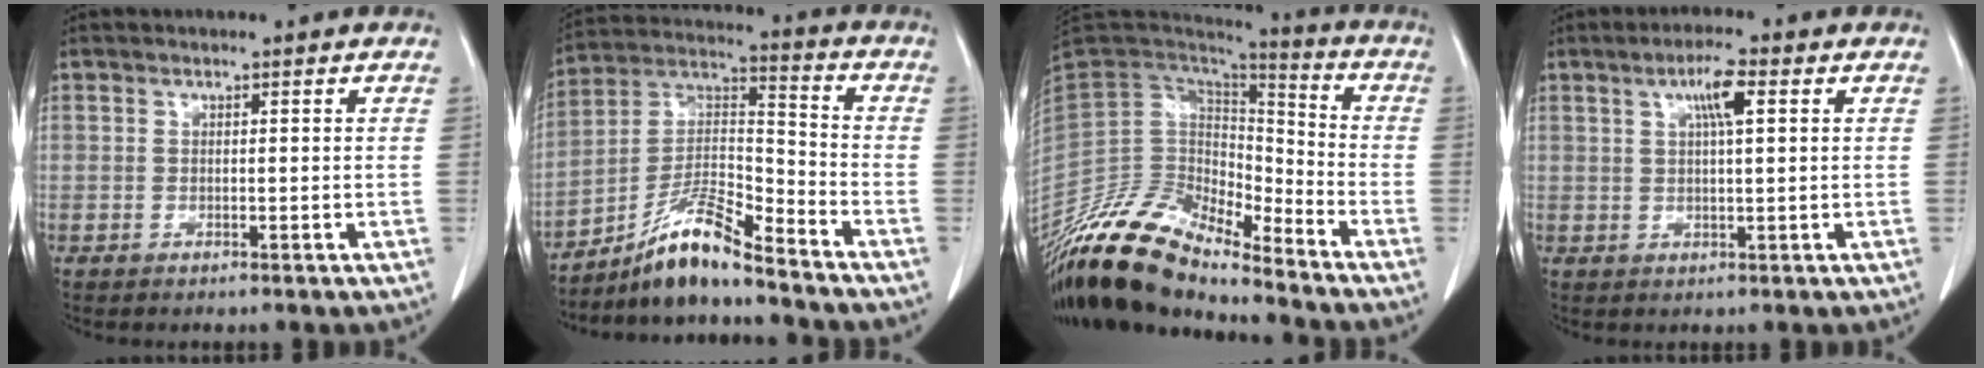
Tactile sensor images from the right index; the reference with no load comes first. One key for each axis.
{"total": 11.0, "fx": -9.2, "fy": 0.3, "fz": 6.0, "tx": -0.116, "ty": 0.011, "tz": -0.166}
{"total": 17.5, "fx": -15.4, "fy": 4.6, "fz": 6.8, "tx": -0.116, "ty": 0.044, "tz": -0.280}
{"total": 4.5, "fx": 1.6, "fy": 0.4, "fz": 4.2, "tx": -0.077, "ty": 0.006, "tz": 0.028}